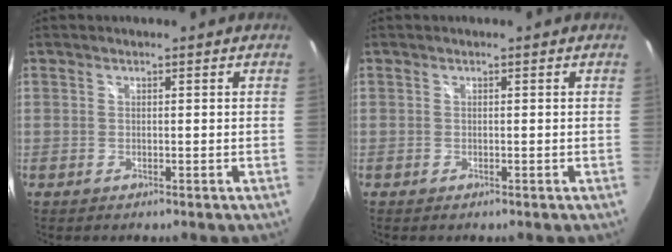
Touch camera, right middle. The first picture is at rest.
{"total": 0.0}